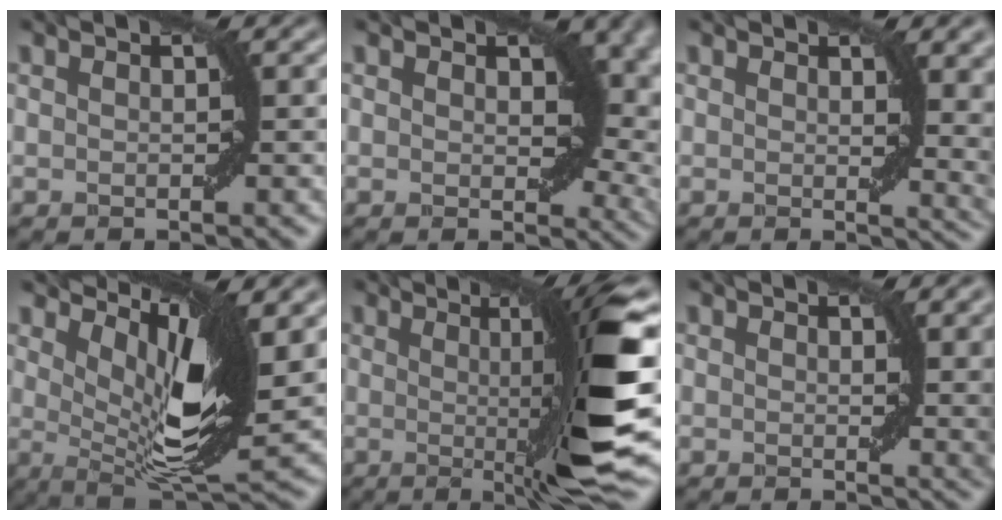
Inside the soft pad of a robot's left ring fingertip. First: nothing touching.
{"total": 7.0, "force": [1.9, 3.9, 5.5], "torque": [-0.068, -0.001, 0.030]}
{"total": 6.5, "force": [1.7, 2.8, 5.6], "torque": [-0.033, -0.005, 0.032]}
{"total": 9.1, "force": [3.6, 2.8, 7.9], "torque": [-0.126, -0.009, 0.073]}
{"total": 10.7, "force": [0.3, 1.3, 10.6], "torque": [-0.138, -0.009, 0.015]}
{"total": 6.2, "force": [1.5, 2.0, 5.7], "torque": [-0.046, -0.003, 0.026]}